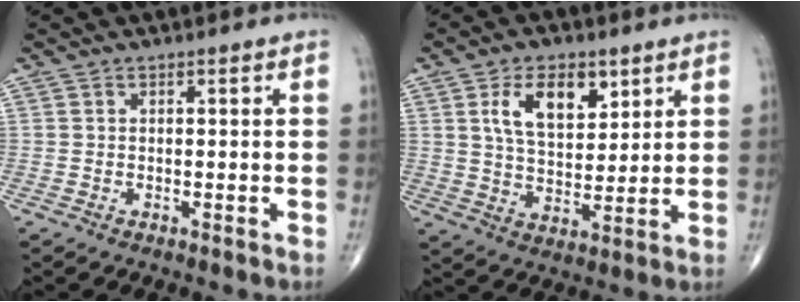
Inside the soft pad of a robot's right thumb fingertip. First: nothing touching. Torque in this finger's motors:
{"motor_torque": [-0.02, 0.35, 0.83, 0.30, 0.28]}